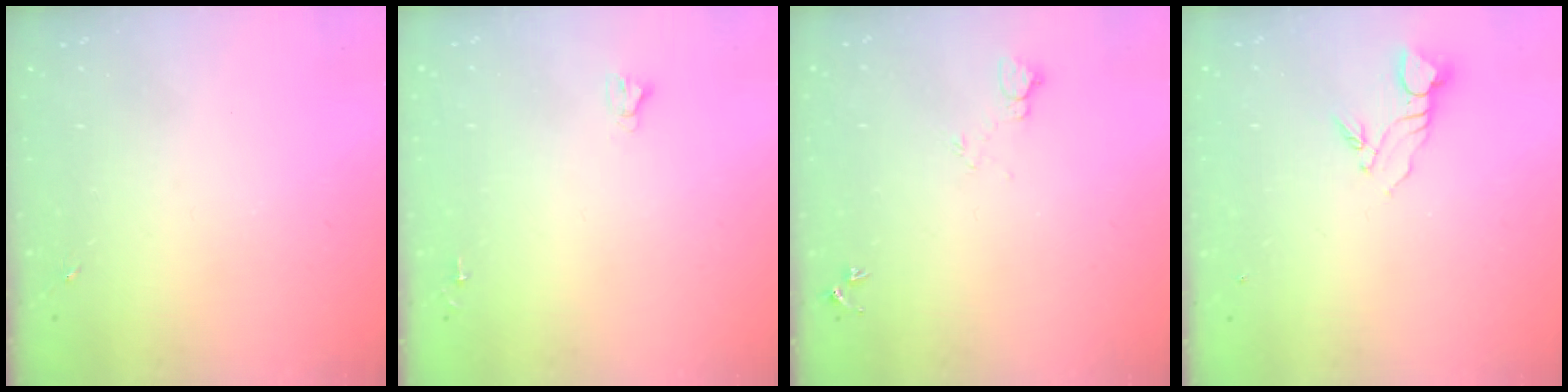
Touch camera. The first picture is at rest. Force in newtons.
{"total": 2.4, "press": 2.4, "slide": 0.2}
{"total": 4.2, "press": 4.1, "slide": 0.5}
{"total": 4.2, "press": 4.2, "slide": 0.1}